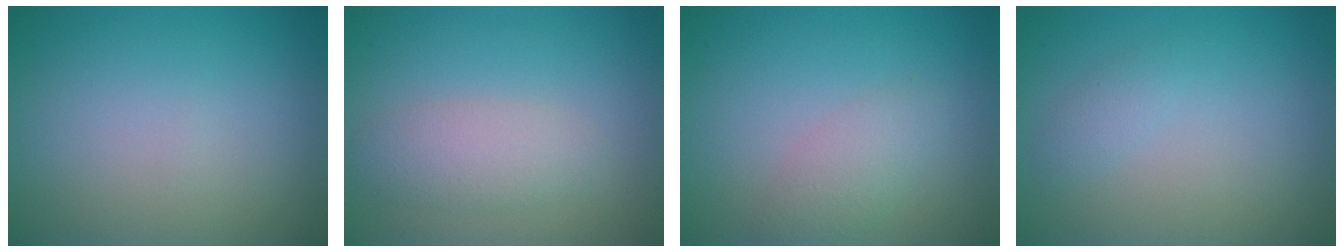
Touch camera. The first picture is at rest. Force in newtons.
{"total": 2.8, "press": 2.8, "slide": 0.3}
{"total": 2.3, "press": 2.3, "slide": 0.0}
{"total": 0.9, "press": 0.9, "slide": 0.0}